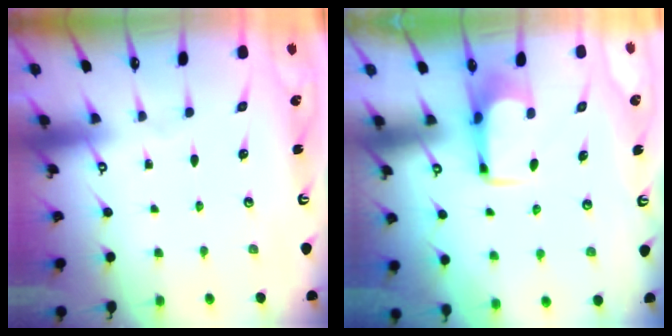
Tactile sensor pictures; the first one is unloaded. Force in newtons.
{"total": 1.6, "press": 1.5, "slide": 0.5}